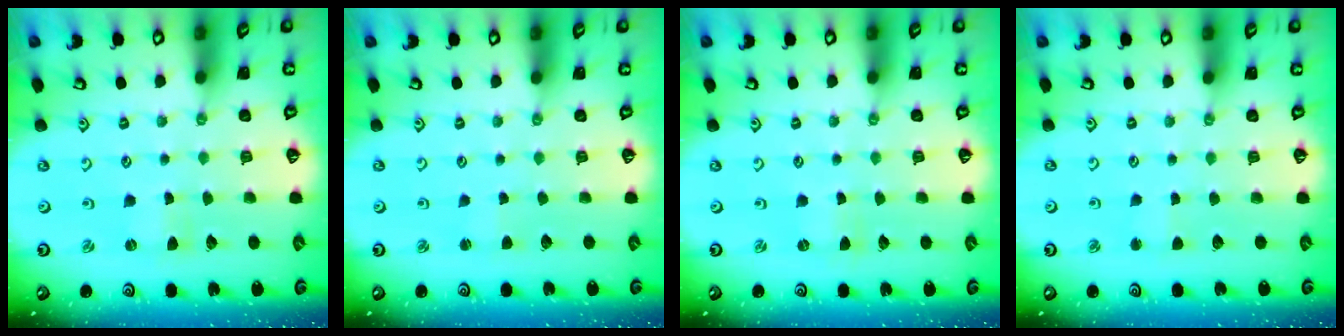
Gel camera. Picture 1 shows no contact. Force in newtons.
{"total": 1.5, "press": 1.5, "slide": 0.1}
{"total": 0.0}
{"total": 1.9, "press": 1.9, "slide": 0.2}